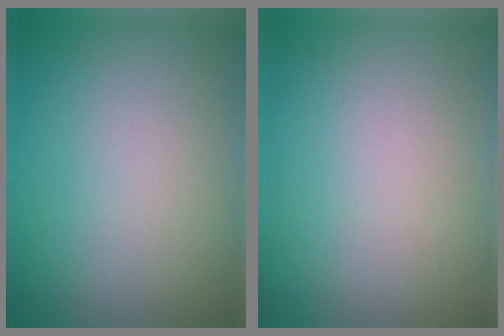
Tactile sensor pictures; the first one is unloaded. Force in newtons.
{"total": 0.0}